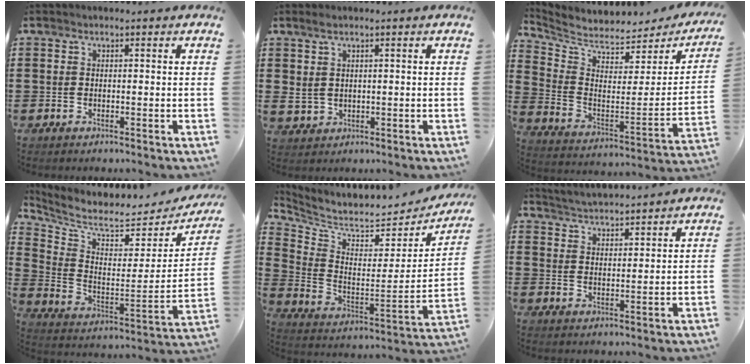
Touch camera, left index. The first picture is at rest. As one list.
[{"total": 2.4, "force": [0.8, 1.5, 1.6], "torque": [-0.036, 0.004, 0.015]}, {"total": 4.5, "force": [4.2, 0.9, 1.2], "torque": [-0.053, -0.053, 0.068]}, {"total": 5.7, "force": [5.2, 0.3, 2.2], "torque": [-0.072, -0.059, 0.085]}, {"total": 5.3, "force": [4.9, 0.5, 1.9], "torque": [-0.067, -0.059, 0.077]}, {"total": 3.3, "force": [3.3, -0.5, -0.1], "torque": [-0.012, -0.019, 0.056]}]